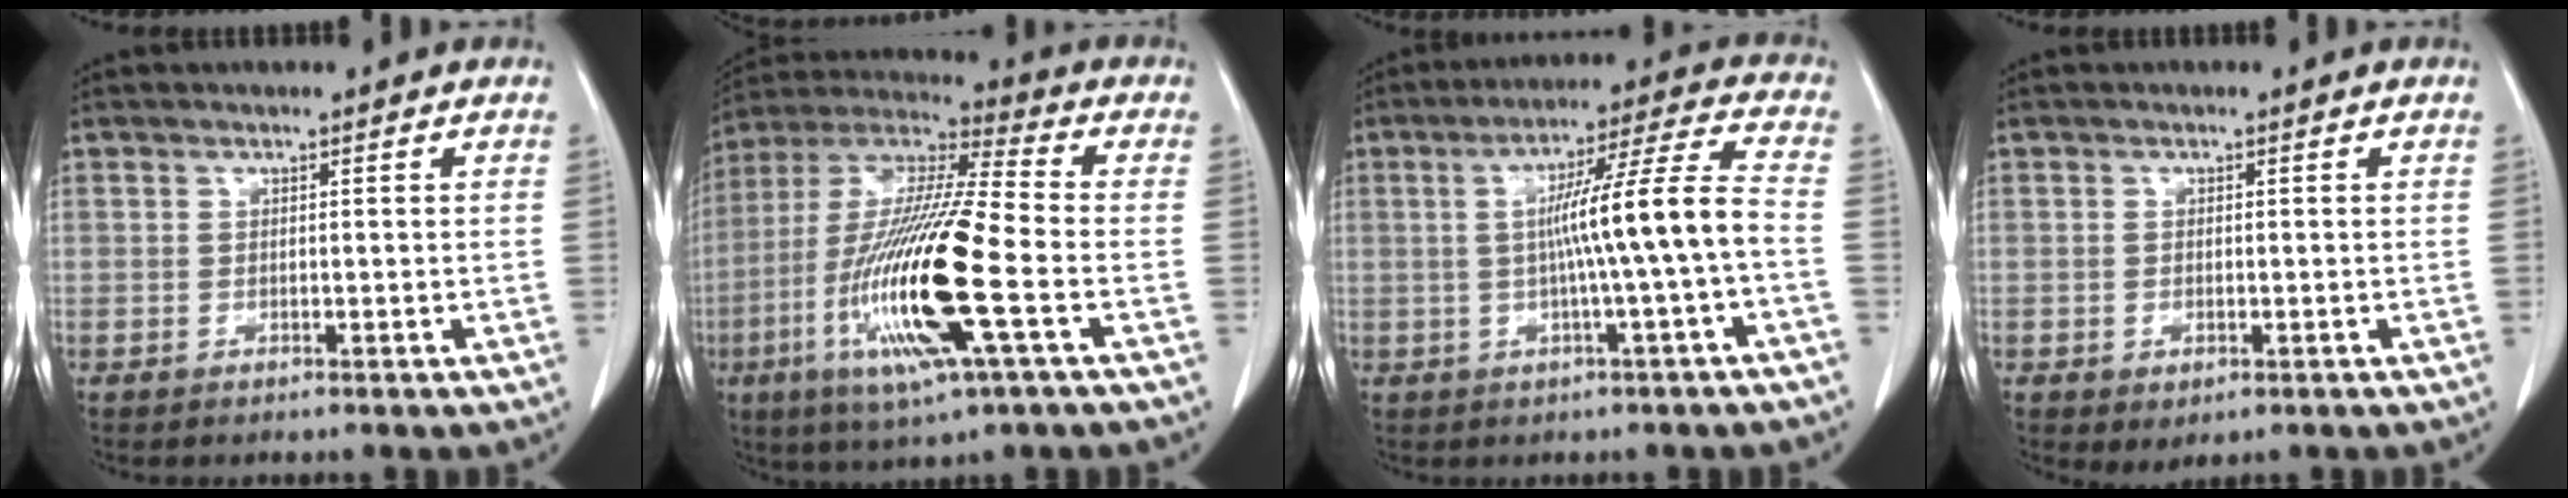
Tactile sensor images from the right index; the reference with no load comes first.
{"total": 20.5, "force": [-5.9, 1.5, 19.6], "torque": [-0.419, -0.026, -0.115]}
{"total": 10.7, "force": [-1.2, -1.4, 10.5], "torque": [-0.175, 0.017, -0.016]}
{"total": 1.9, "force": [-0.6, 1.1, 1.4], "torque": [-0.025, -0.004, -0.001]}